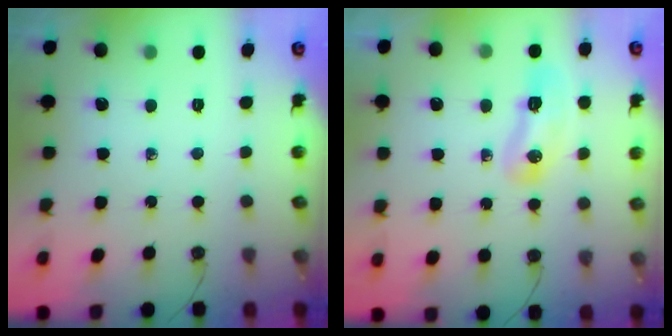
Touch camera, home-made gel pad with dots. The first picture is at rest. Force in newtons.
{"total": 14.6, "press": 9.6, "slide": 10.9}